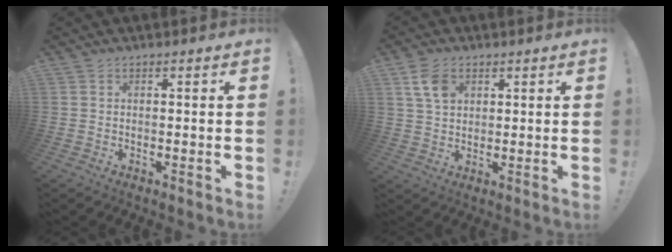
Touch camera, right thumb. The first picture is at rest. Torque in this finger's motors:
{"motor_torque": [0.52, 0.44, 0.04, -0.46, 0.00]}